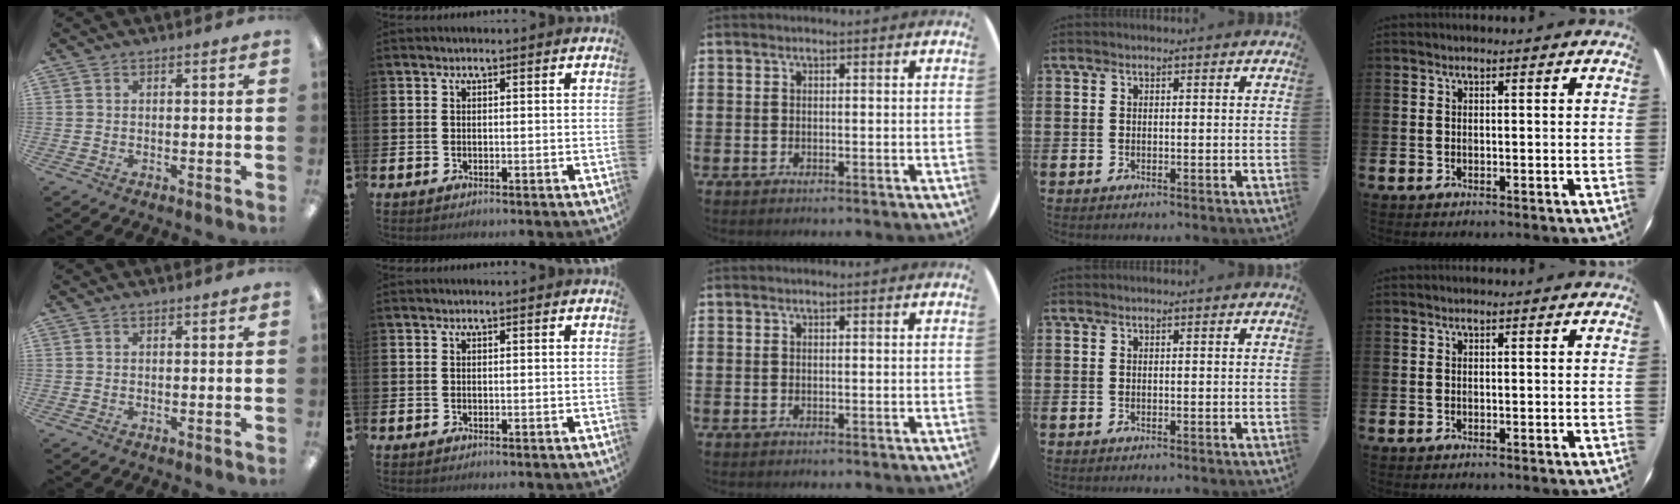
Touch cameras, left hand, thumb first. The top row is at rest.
{}